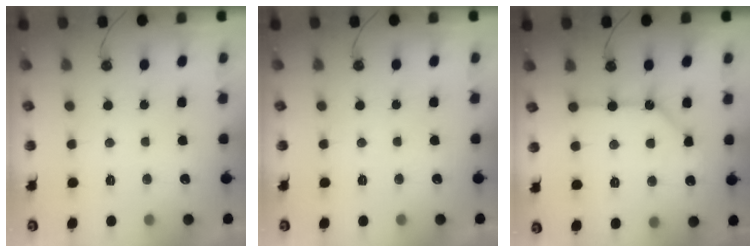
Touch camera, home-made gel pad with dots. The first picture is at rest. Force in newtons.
{"total": 0.0}
{"total": 12.0, "press": 11.9, "slide": 1.3}